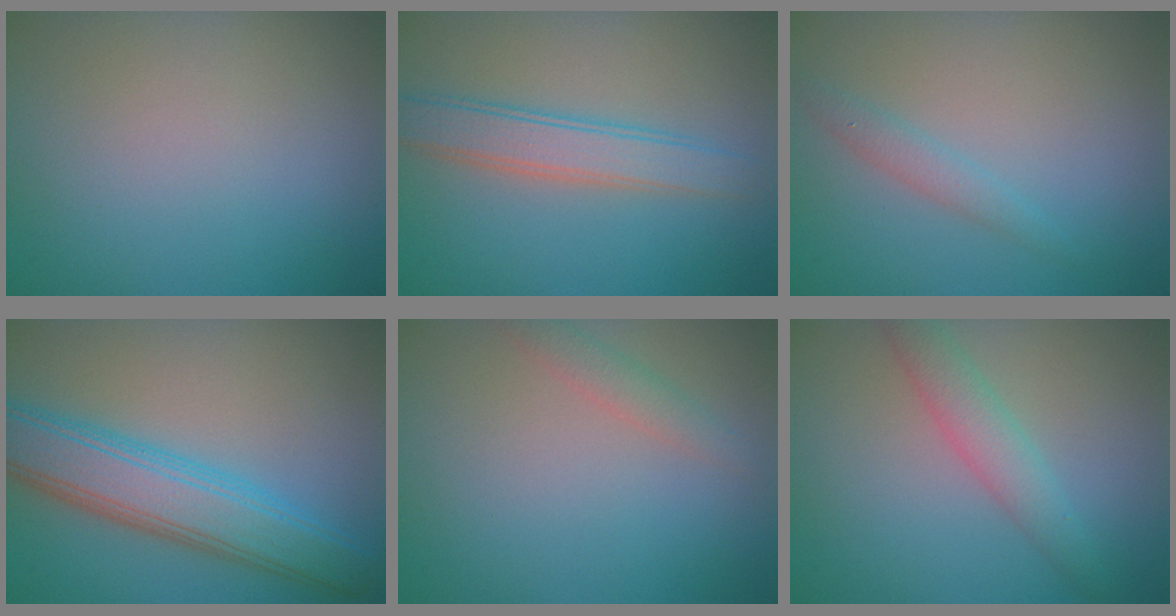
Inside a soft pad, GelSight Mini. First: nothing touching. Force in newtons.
{"total": 3.6, "press": 3.6, "slide": 0.1}
{"total": 1.5, "press": 1.4, "slide": 0.1}
{"total": 7.2, "press": 7.1, "slide": 0.3}
{"total": 1.6, "press": 1.6, "slide": 0.2}
{"total": 2.9, "press": 2.9, "slide": 0.1}